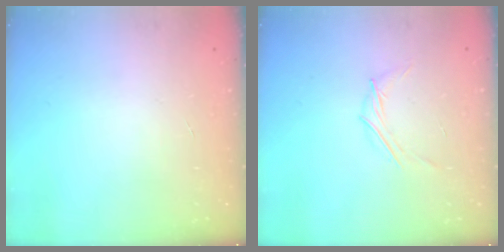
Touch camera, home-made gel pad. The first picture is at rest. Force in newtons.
{"total": 3.9, "press": 3.7, "slide": 1.3}